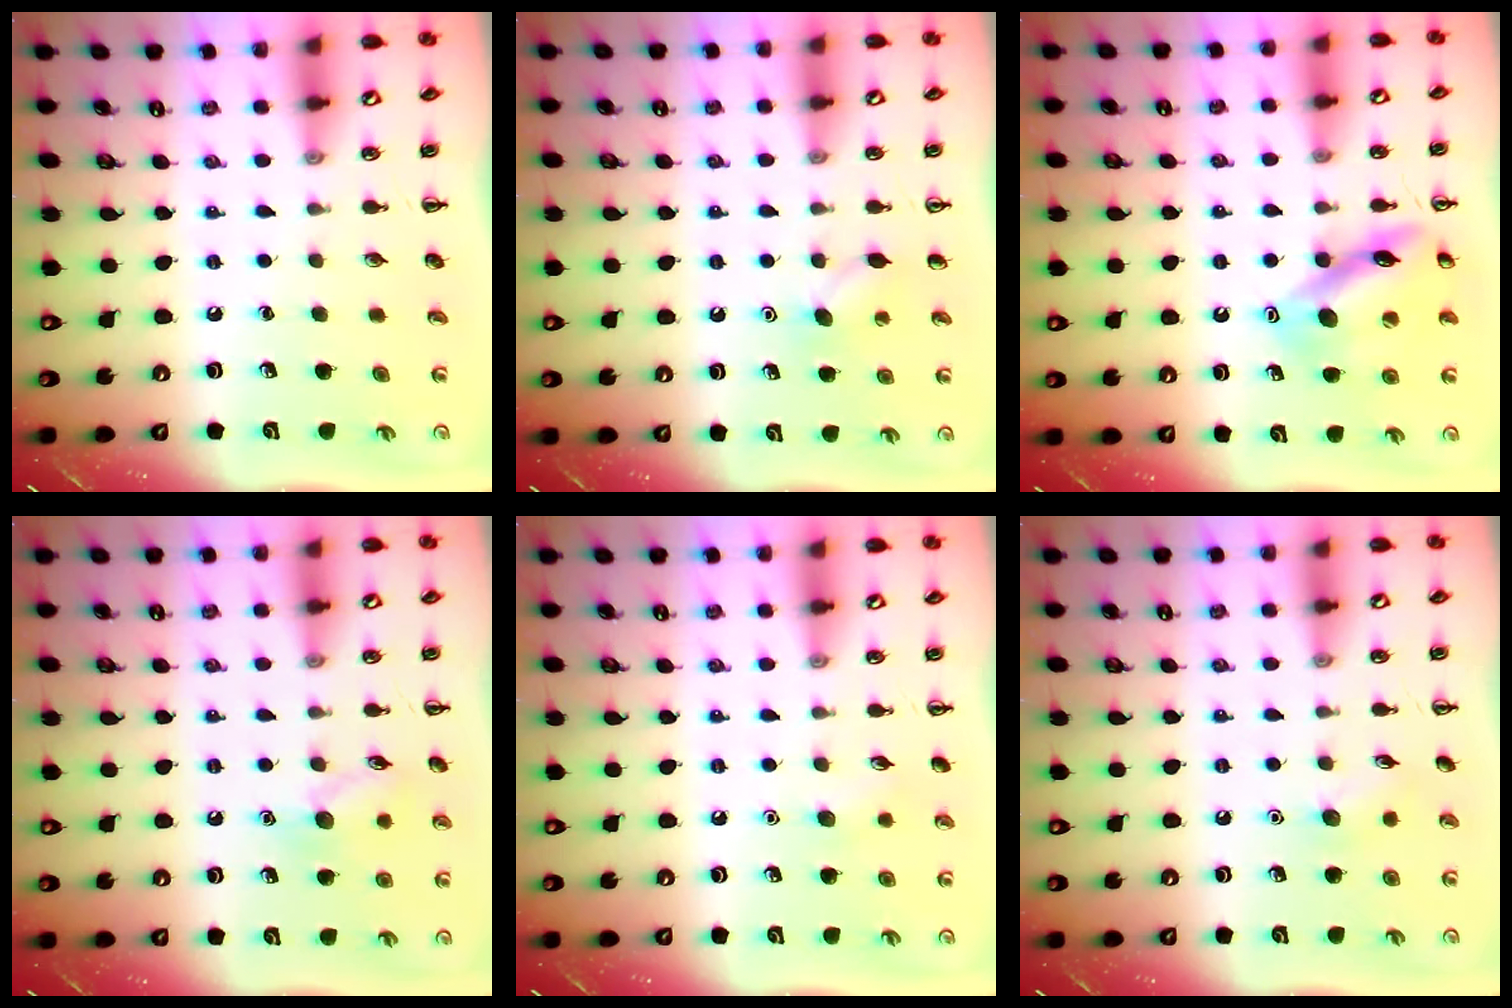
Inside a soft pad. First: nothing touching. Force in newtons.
{"total": 5.5, "press": 5.3, "slide": 1.5}
{"total": 14.5, "press": 14.5, "slide": 1.2}
{"total": 8.8, "press": 8.7, "slide": 1.4}
{"total": 5.1, "press": 4.9, "slide": 1.4}
{"total": 6.9, "press": 6.6, "slide": 1.9}